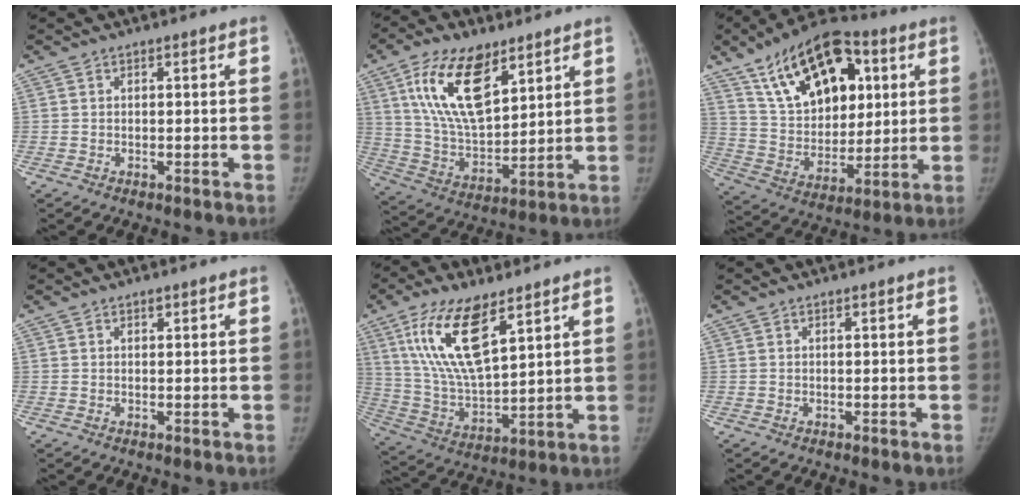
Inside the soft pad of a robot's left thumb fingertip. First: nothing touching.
{"total": 18.0, "force": [9.1, 8.8, 12.7], "torque": [-0.203, -0.040, 0.175]}
{"total": 23.6, "force": [9.9, 13.9, 16.3], "torque": [-0.227, -0.018, 0.169]}
{"total": 0.7, "force": [0.4, 0.4, 0.3], "torque": [-0.001, -0.002, 0.006]}
{"total": 17.0, "force": [8.7, 6.5, 13.1], "torque": [-0.240, -0.034, 0.172]}
{"total": 0.0}